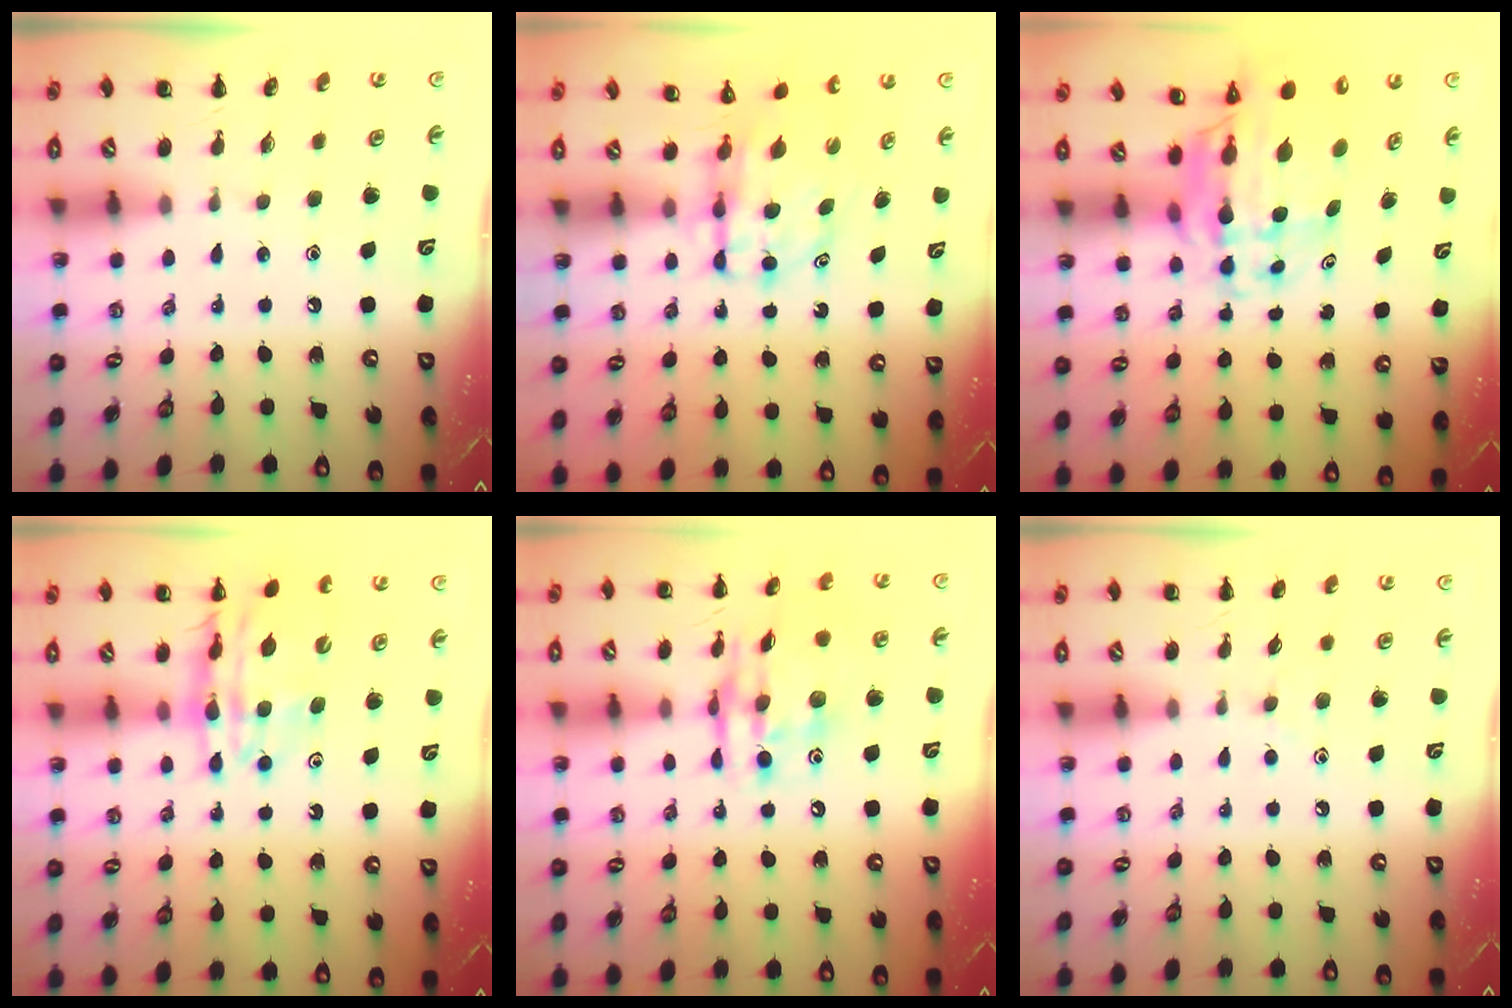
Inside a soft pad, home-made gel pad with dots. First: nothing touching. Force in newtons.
{"total": 6.7, "press": 6.6, "slide": 0.9}
{"total": 9.1, "press": 8.7, "slide": 2.7}
{"total": 15.0, "press": 14.6, "slide": 3.6}
{"total": 14.6, "press": 14.2, "slide": 3.5}
{"total": 3.7, "press": 3.4, "slide": 1.4}